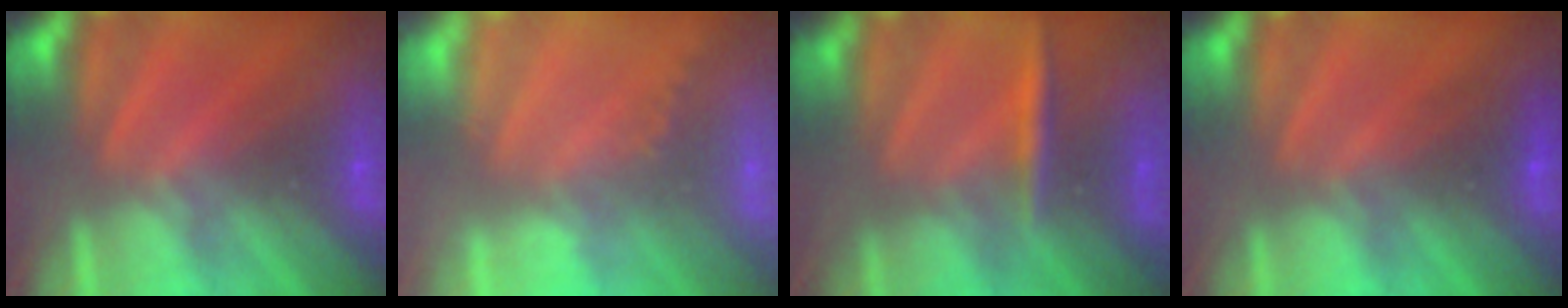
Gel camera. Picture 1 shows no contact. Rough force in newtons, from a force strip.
{"total": 1.7}
{"total": 2.7}
{"total": 2.6}